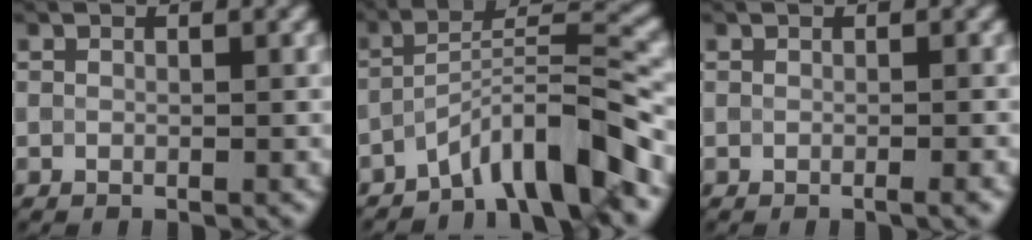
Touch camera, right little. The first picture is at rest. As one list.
[{"total": 7.5, "force": [-5.5, 1.1, 5.0], "torque": [-0.079, 0.014, -0.101]}, {"total": 1.3, "force": [-0.6, 0.4, 1.1], "torque": [-0.010, -0.002, -0.015]}]